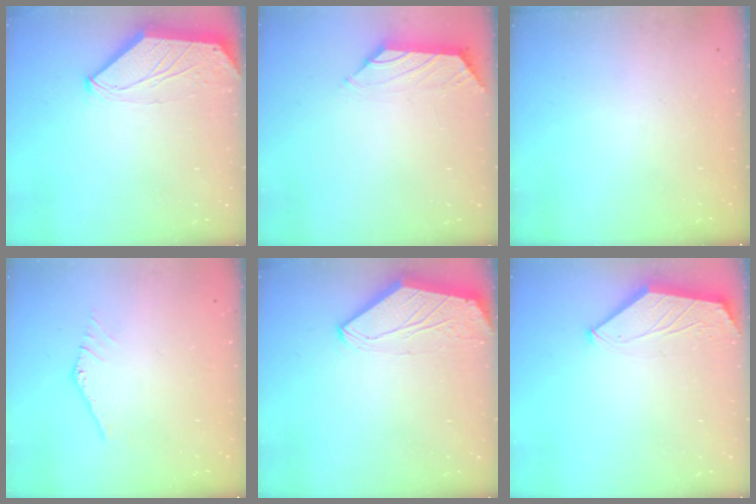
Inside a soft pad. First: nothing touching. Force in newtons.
{"total": 0.0}
{"total": 0.0}
{"total": 0.9, "press": 0.9, "slide": 0.1}
{"total": 0.0}
{"total": 1.6, "press": 1.6, "slide": 0.4}